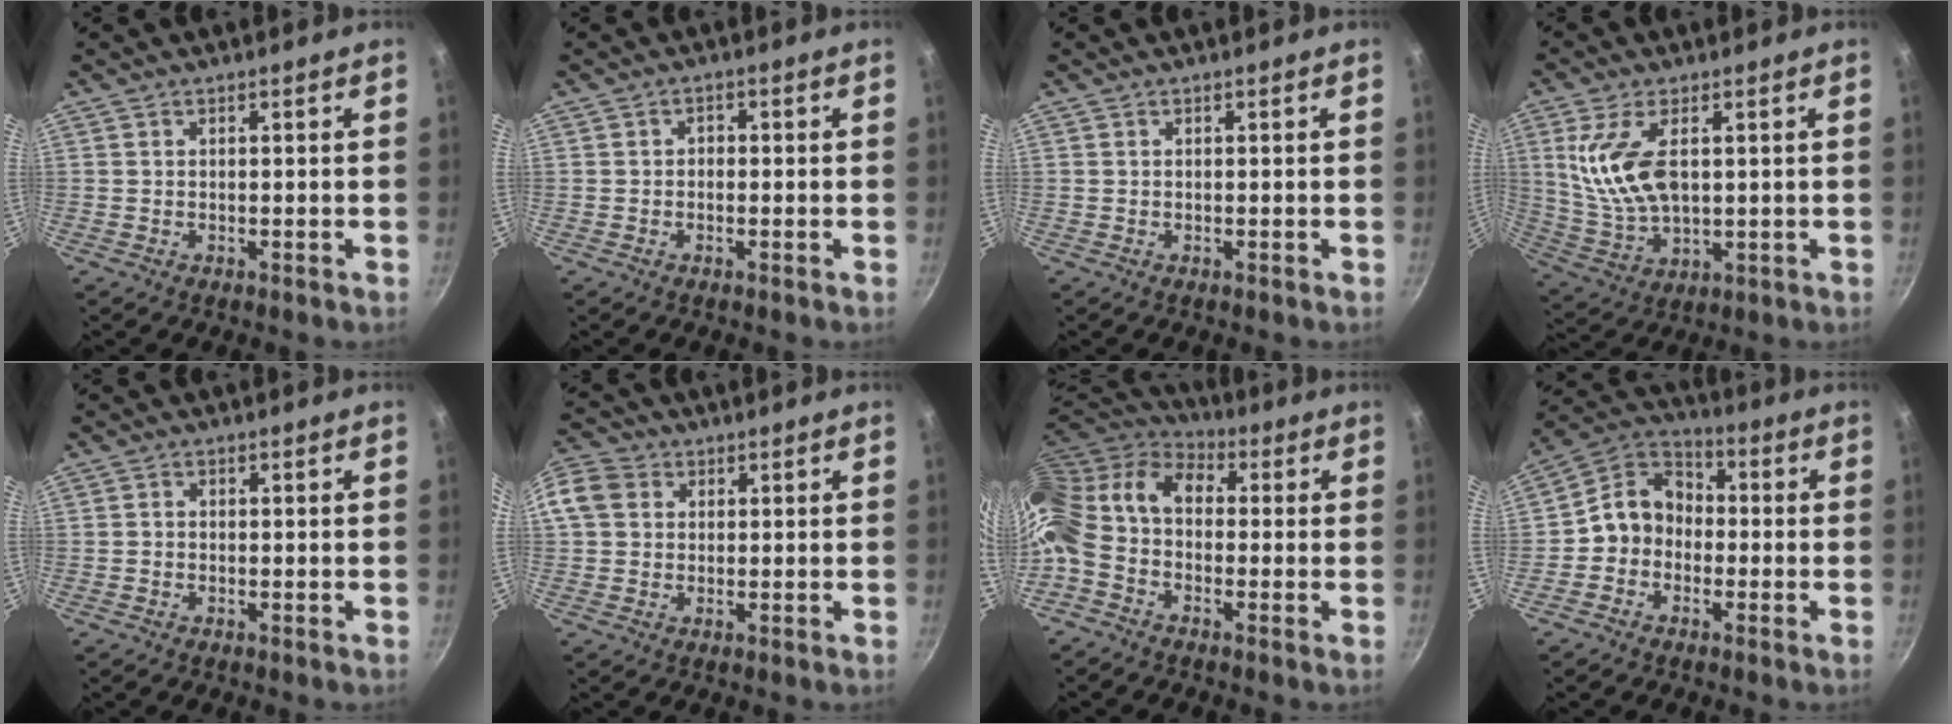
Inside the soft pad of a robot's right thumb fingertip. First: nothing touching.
{"total": 1.3, "force": [-0.4, 1.1, 0.6], "torque": [-0.009, 0.007, -0.008]}
{"total": 0.0}
{"total": 12.3, "force": [2.7, 6.4, 10.2], "torque": [-0.197, -0.012, 0.061]}
{"total": 0.8, "force": [-0.3, 0.7, 0.4], "torque": [-0.007, 0.003, -0.006]}
{"total": 11.0, "force": [2.2, 9.3, 5.3], "torque": [-0.114, 0.026, 0.027]}
{"total": 15.6, "force": [0.4, 10.1, 11.8], "torque": [-0.228, 0.036, -0.018]}
{"total": 9.1, "force": [-1.6, 7.7, 4.6], "torque": [-0.046, 0.039, -0.055]}